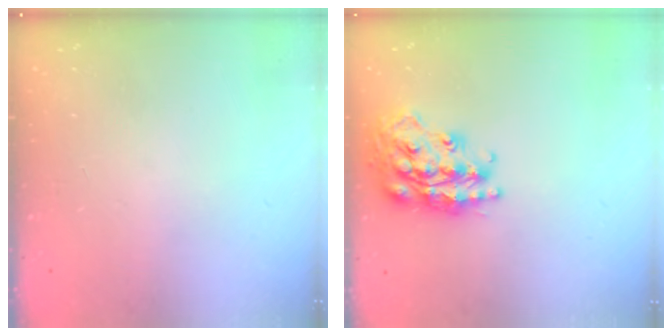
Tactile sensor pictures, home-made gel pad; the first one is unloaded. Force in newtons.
{"total": 20.5, "press": 20.5, "slide": 1.4}